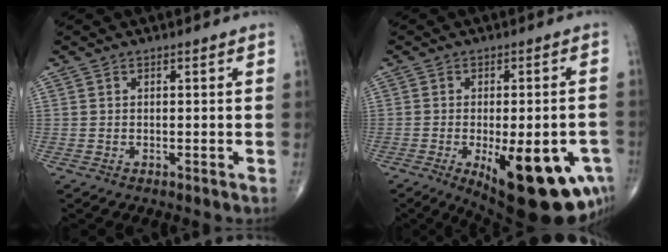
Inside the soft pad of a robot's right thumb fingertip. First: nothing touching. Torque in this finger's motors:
{"motor_torque": [2.39, 2.25, 0.88, -0.95, 0.40]}